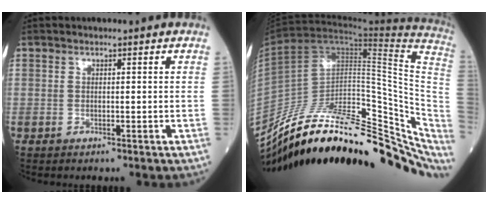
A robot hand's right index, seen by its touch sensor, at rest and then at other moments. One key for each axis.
{"total": 30.9, "fx": -21.0, "fy": 11.6, "fz": 19.5, "tx": -0.243, "ty": 0.018, "tz": -0.310}